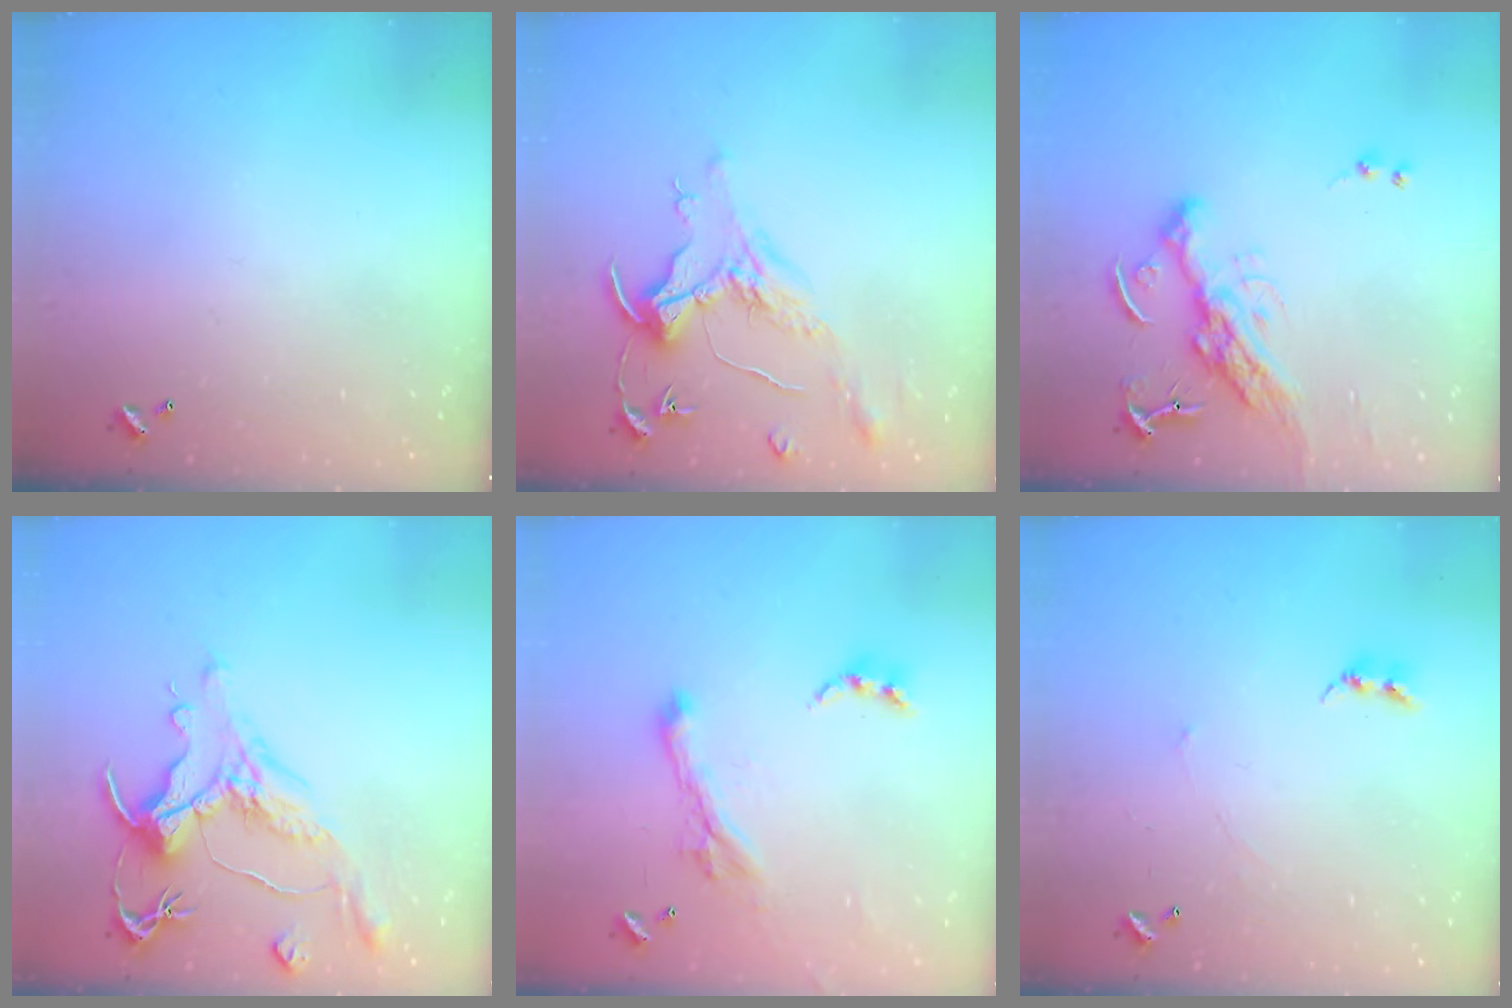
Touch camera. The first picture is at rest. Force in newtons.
{"total": 1.6, "press": 1.4, "slide": 0.7}
{"total": 12.7, "press": 12.6, "slide": 1.7}
{"total": 1.5, "press": 0.4, "slide": 1.5}
{"total": 2.8, "press": 2.5, "slide": 1.3}
{"total": 2.7, "press": 2.7, "slide": 0.3}